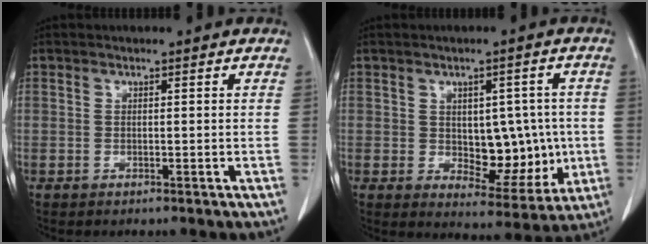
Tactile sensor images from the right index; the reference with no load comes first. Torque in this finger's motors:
{"motor_torque": [0.22, 0.09, 0.08, 0.02]}